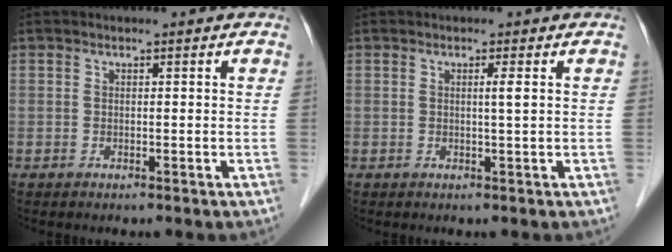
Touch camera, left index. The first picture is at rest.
{"total": 1.2, "force": [0.3, -0.4, 1.1], "torque": [-0.021, -0.002, 0.004]}